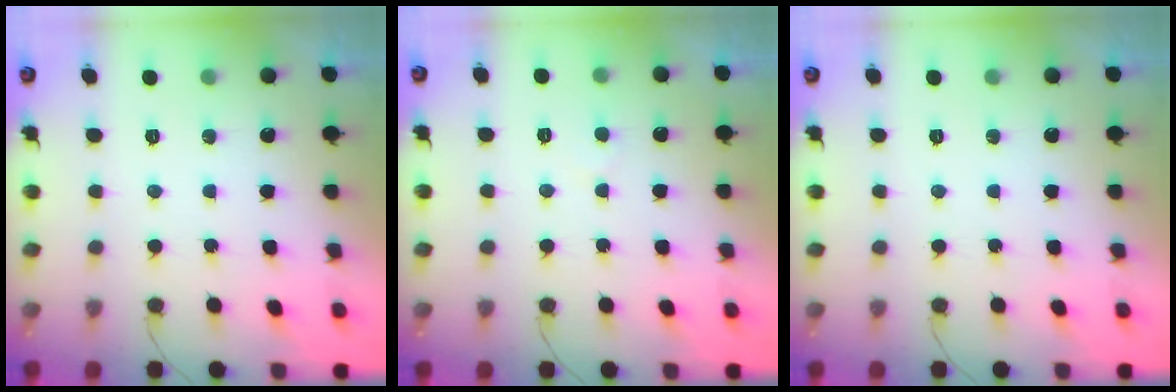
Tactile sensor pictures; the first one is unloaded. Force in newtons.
{"total": 2.3, "press": 2.3, "slide": 0.2}
{"total": 0.0}